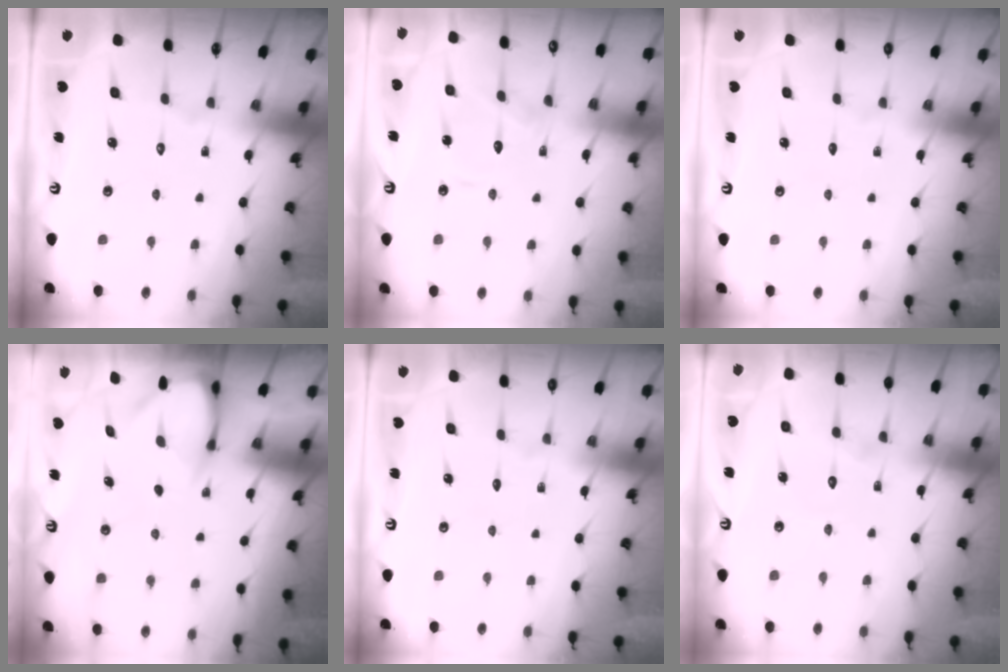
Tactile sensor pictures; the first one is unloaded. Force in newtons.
{"total": 7.8, "press": 7.8, "slide": 0.6}
{"total": 0.0}
{"total": 3.6, "press": 3.6, "slide": 0.3}
{"total": 0.0}
{"total": 3.7, "press": 3.7, "slide": 0.3}